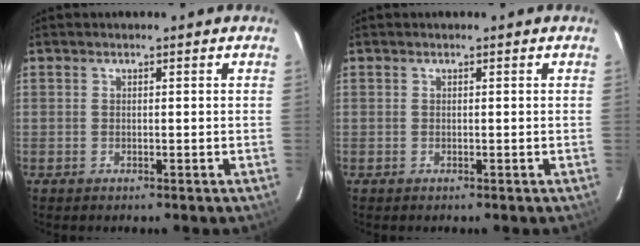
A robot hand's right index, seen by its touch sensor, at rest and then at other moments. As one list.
[{"total": 0.0}]